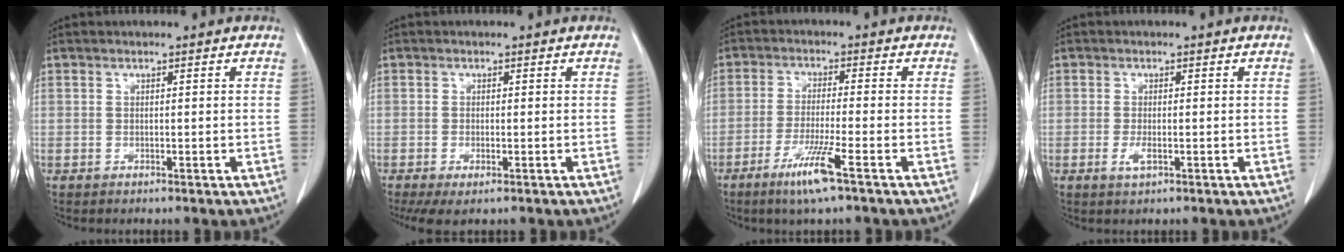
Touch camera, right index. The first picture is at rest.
{"total": 3.6, "force": [-1.9, 1.1, 2.8], "torque": [-0.047, -0.010, -0.025]}
{"total": 6.7, "force": [-3.8, -0.6, 5.5], "torque": [-0.107, -0.017, -0.073]}
{"total": 1.8, "force": [-0.6, 0.5, 1.6], "torque": [-0.028, -0.001, -0.006]}